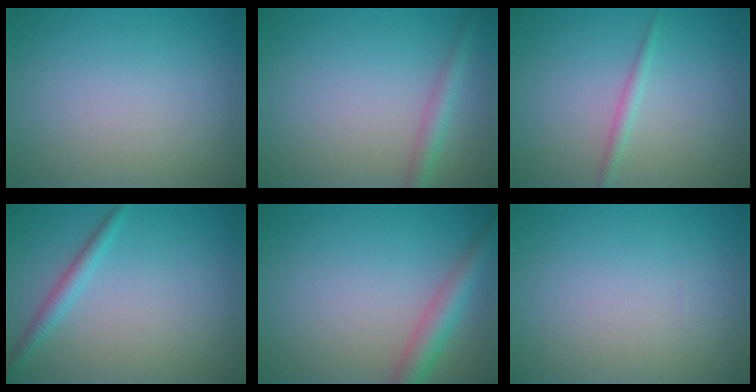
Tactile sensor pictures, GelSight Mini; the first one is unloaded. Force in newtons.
{"total": 2.2, "press": 2.2, "slide": 0.1}
{"total": 1.2, "press": 1.2, "slide": 0.1}
{"total": 1.8, "press": 1.8, "slide": 0.1}
{"total": 3.6, "press": 3.6, "slide": 0.2}
{"total": 0.0}